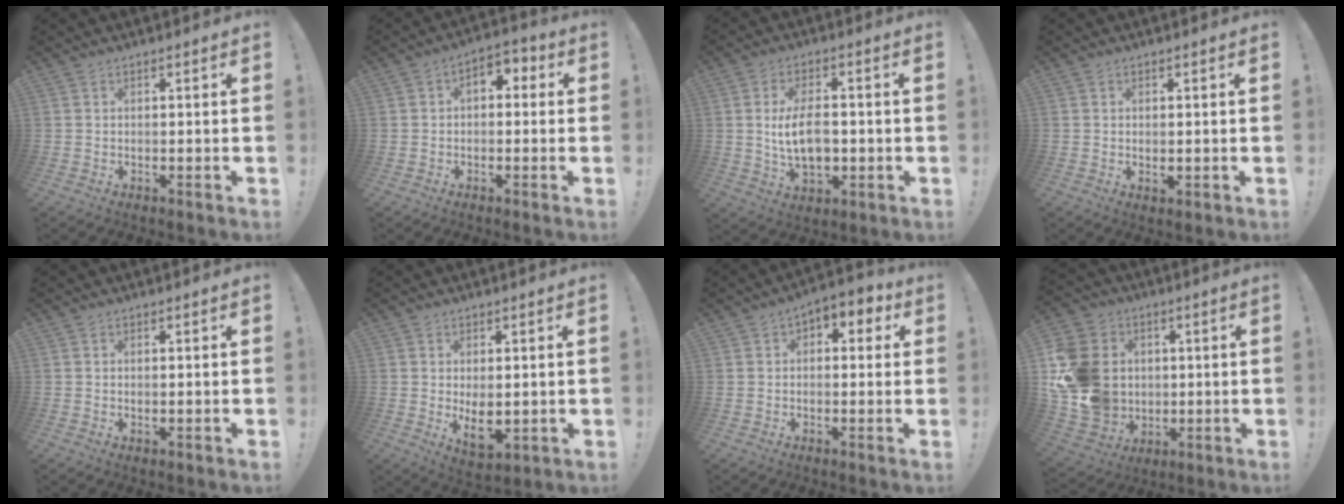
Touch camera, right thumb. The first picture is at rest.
{"total": 4.3, "force": [-0.5, 3.2, 2.8], "torque": [-0.032, 0.013, -0.011]}
{"total": 11.7, "force": [-0.5, 6.9, 9.4], "torque": [-0.161, -0.005, -0.013]}
{"total": 1.3, "force": [0.3, 0.6, 1.2], "torque": [-0.012, -0.002, 0.004]}
{"total": 0.5, "force": [0.3, 0.1, 0.4], "torque": [0.000, -0.003, 0.004]}
{"total": 7.1, "force": [0.4, 3.7, 6.0], "torque": [-0.082, -0.016, 0.011]}
{"total": 4.1, "force": [0.3, 3.2, 2.6], "torque": [-0.024, 0.004, 0.002]}
{"total": 19.0, "force": [1.2, 16.2, 9.7], "torque": [-0.200, 0.006, 0.037]}